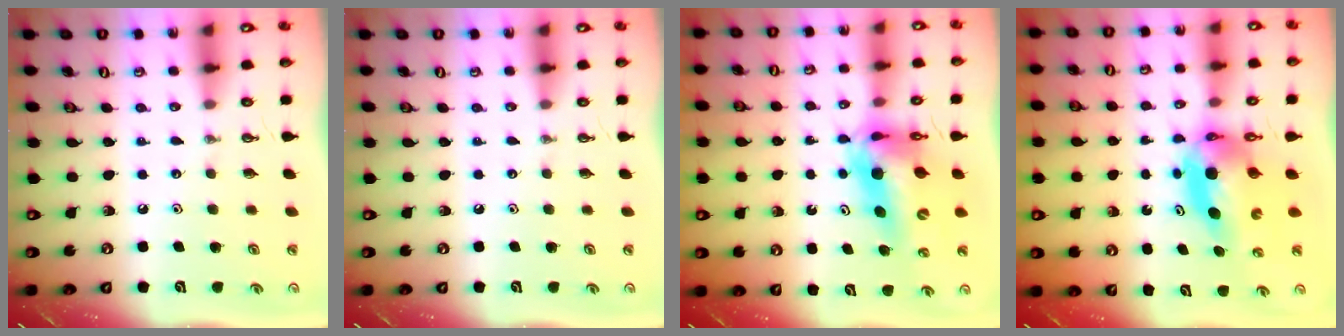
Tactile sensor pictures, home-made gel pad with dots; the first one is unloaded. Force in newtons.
{"total": 0.0}
{"total": 13.7, "press": 13.6, "slide": 1.3}
{"total": 6.5, "press": 6.5, "slide": 0.9}